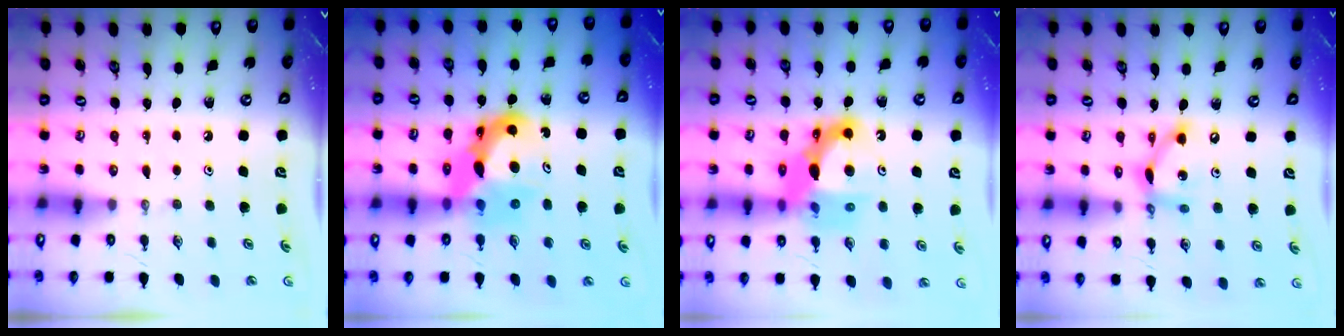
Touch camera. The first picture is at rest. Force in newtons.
{"total": 11.6, "press": 11.6, "slide": 0.5}
{"total": 14.8, "press": 14.7, "slide": 1.8}
{"total": 11.2, "press": 11.2, "slide": 1.0}